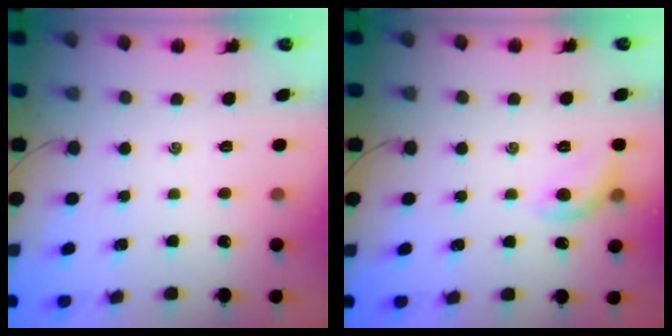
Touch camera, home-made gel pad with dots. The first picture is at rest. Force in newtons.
{"total": 8.4, "press": 8.3, "slide": 1.0}